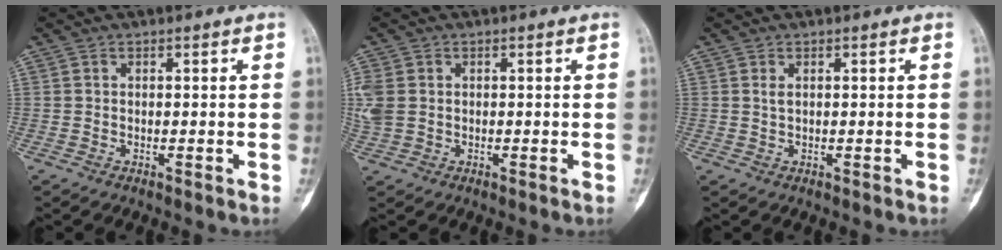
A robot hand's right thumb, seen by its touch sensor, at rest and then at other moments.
{"total": 5.3, "force": [0.2, 4.2, 3.2], "torque": [-0.093, 0.009, 0.009]}
{"total": 0.7, "force": [0.2, 0.3, 0.6], "torque": [-0.009, -0.002, 0.006]}